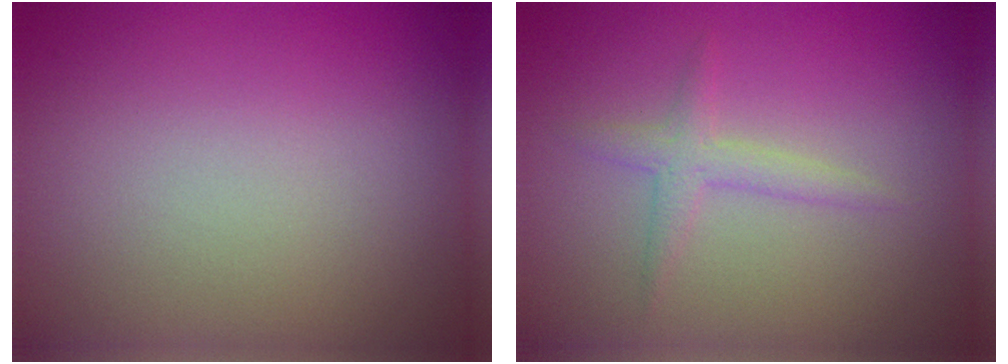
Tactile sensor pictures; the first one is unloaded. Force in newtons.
{"total": 1.7, "press": 1.7, "slide": 0.1}